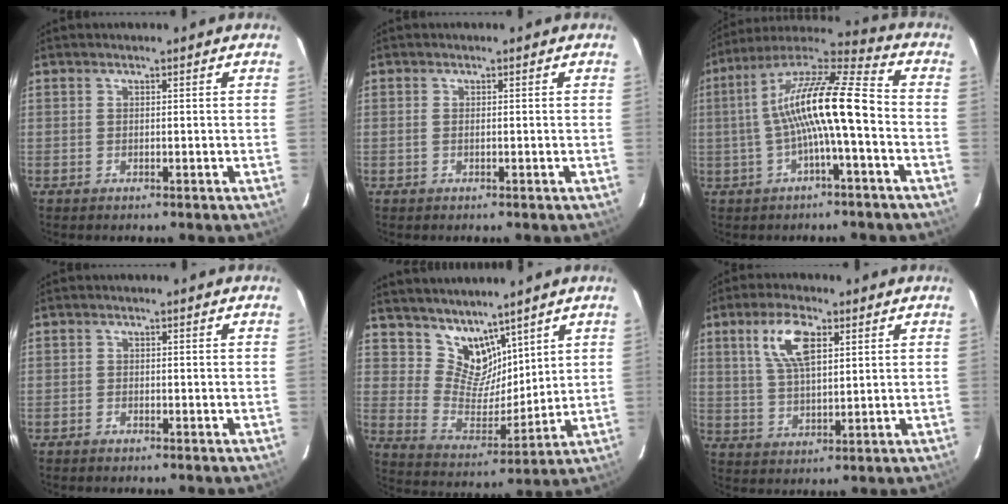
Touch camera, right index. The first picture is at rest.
{"total": 0.5, "force": [0.0, 0.3, 0.5], "torque": [-0.011, 0.001, 0.000]}
{"total": 14.9, "force": [-1.9, 1.7, 14.7], "torque": [-0.269, 0.024, -0.036]}
{"total": 1.0, "force": [-0.9, 0.5, 0.0], "torque": [-0.003, 0.005, -0.018]}
{"total": 10.3, "force": [7.7, 5.9, 3.4], "torque": [-0.058, -0.002, 0.156]}
{"total": 8.8, "force": [3.7, 3.6, 7.2], "torque": [-0.139, 0.012, 0.072]}